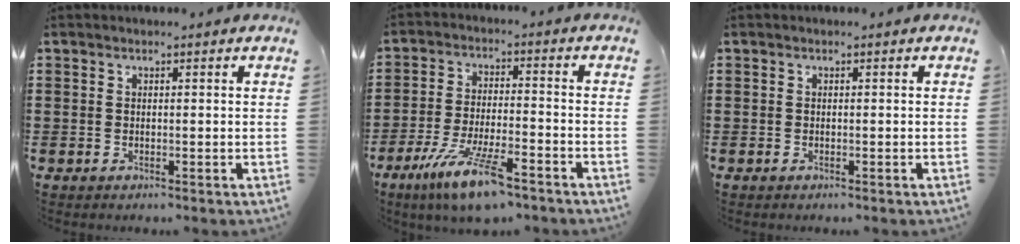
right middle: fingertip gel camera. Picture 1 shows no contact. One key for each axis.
{"total": 10.7, "fx": -7.1, "fy": 1.9, "fz": 7.7, "tx": -0.163, "ty": -0.005, "tz": -0.136}
{"total": 0.0}